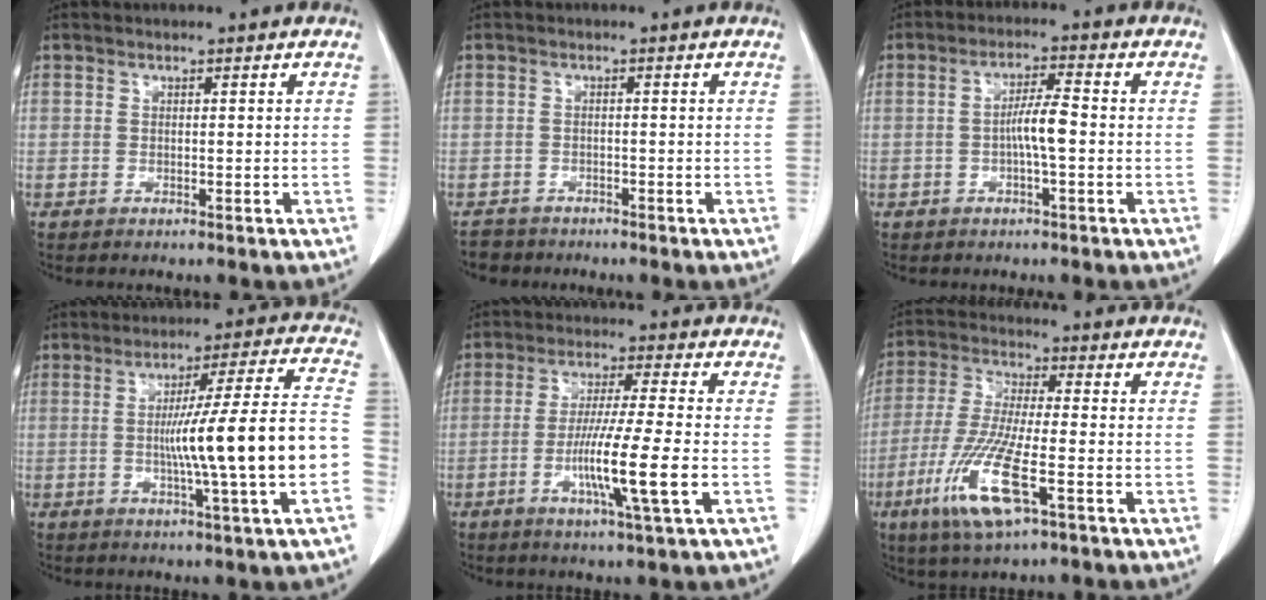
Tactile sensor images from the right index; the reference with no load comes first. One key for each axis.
{"total": 2.7, "fx": -2.1, "fy": 1.4, "fz": -0.6, "tx": 0.004, "ty": 0.003, "tz": -0.041}
{"total": 4.6, "fx": -0.8, "fy": 0.2, "fz": 4.5, "tx": -0.083, "ty": 0.006, "tz": -0.015}
{"total": 16.3, "fx": -2.9, "fy": -1.4, "fz": 16.0, "tx": -0.246, "ty": 0.006, "tz": -0.048}
{"total": 10.5, "fx": -3.0, "fy": -0.7, "fz": 10.1, "tx": -0.187, "ty": -0.017, "tz": -0.059}
{"total": 12.3, "fx": -5.1, "fy": 1.5, "fz": 11.1, "tx": -0.235, "ty": -0.027, "tz": -0.097}